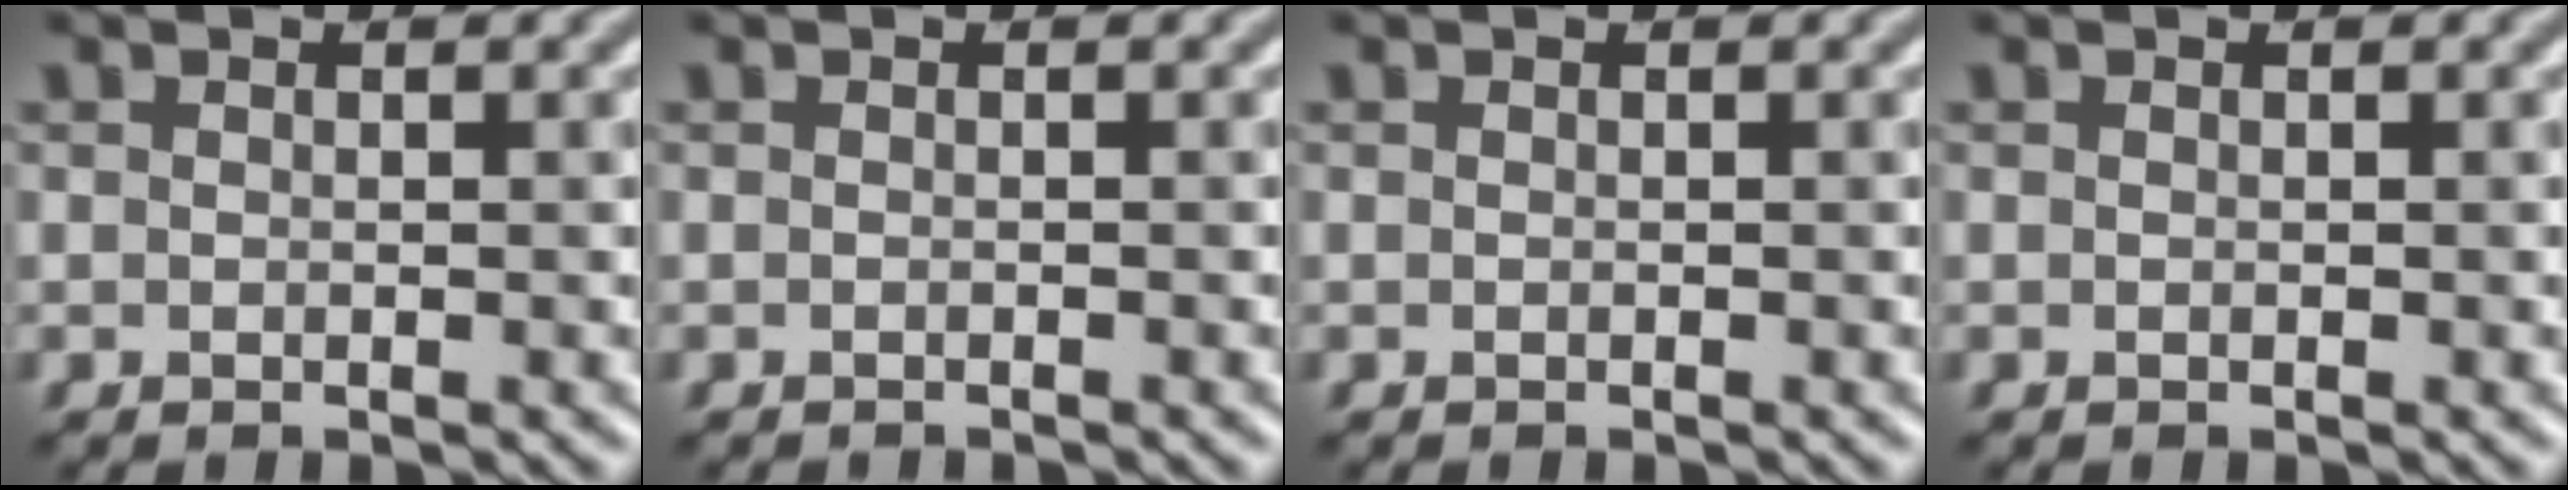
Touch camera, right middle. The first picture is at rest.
{"total": 0.8, "force": [-0.8, 0.0, 0.0], "torque": [0.003, -0.004, -0.013]}
{"total": 0.0}
{"total": 0.0}